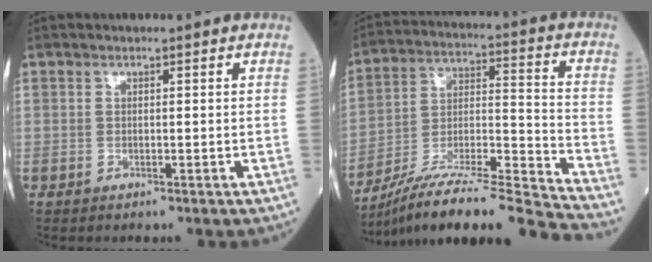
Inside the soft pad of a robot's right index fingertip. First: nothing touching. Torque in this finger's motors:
{"motor_torque": [-0.28, -0.73, 0.05, 0.04]}